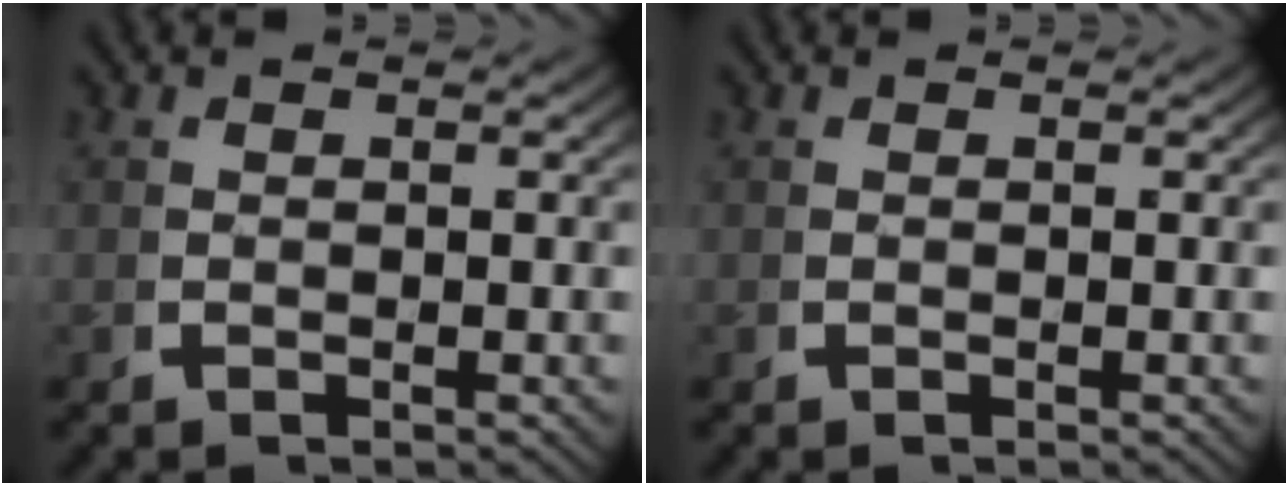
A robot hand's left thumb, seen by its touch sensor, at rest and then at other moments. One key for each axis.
{"total": 0.0}